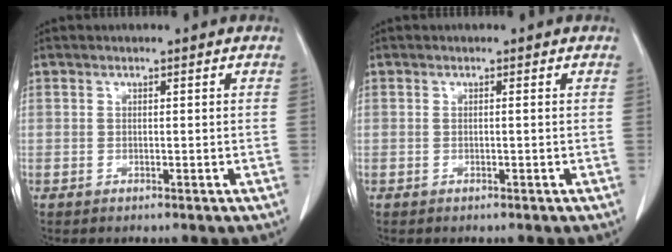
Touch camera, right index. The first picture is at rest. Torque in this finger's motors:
{"motor_torque": [-0.09, 0.07, -0.02, -0.01]}